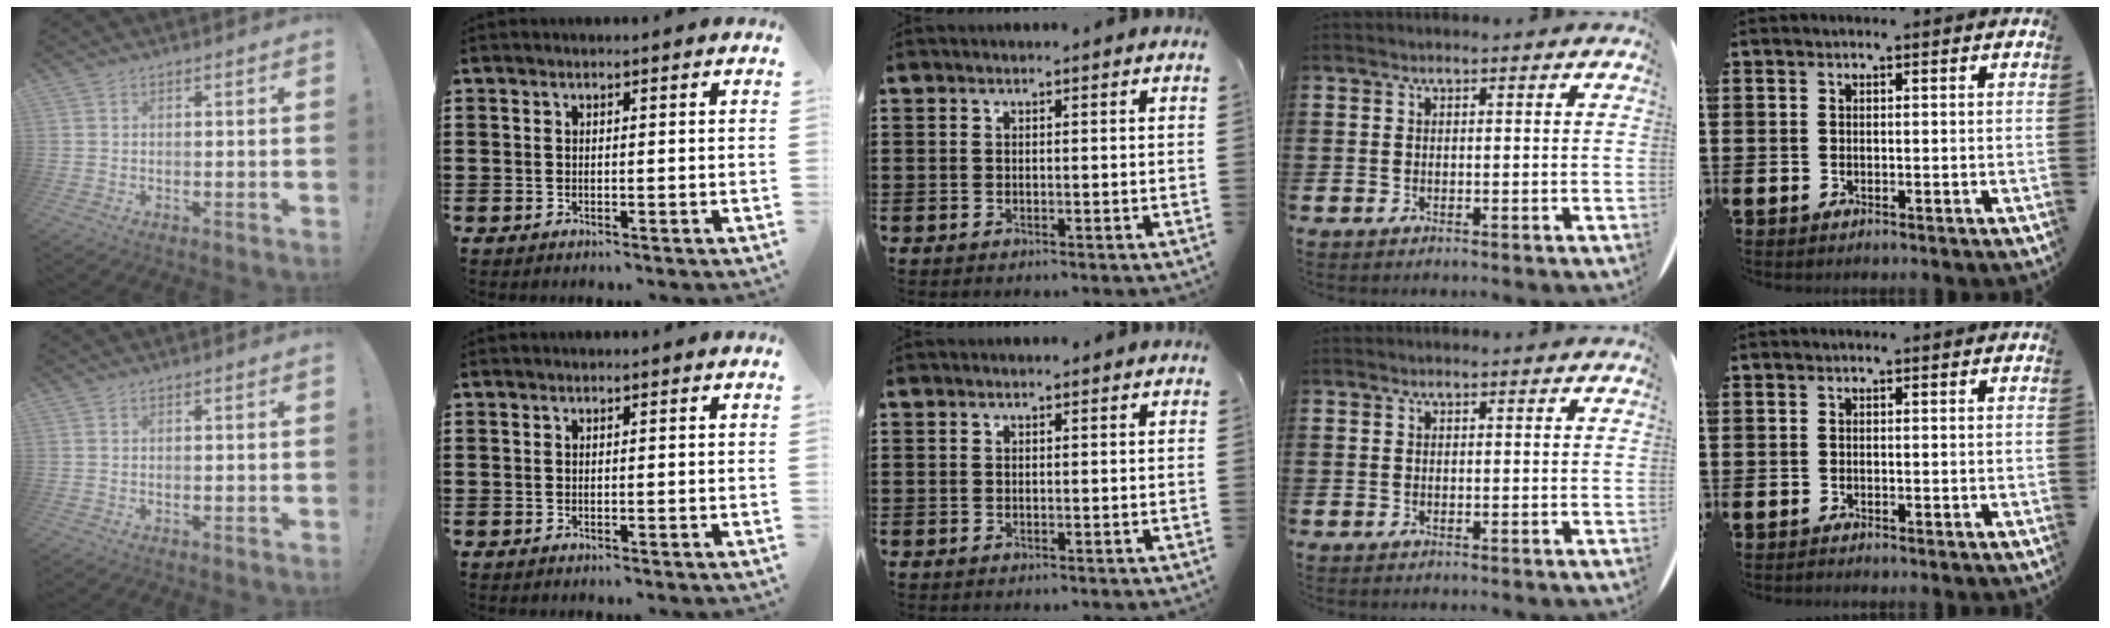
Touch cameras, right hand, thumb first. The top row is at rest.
{}